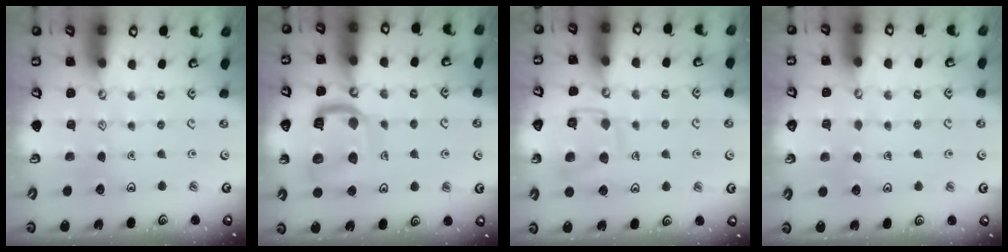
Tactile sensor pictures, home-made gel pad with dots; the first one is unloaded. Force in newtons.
{"total": 15.1, "press": 15.0, "slide": 1.2}
{"total": 11.7, "press": 11.7, "slide": 0.7}
{"total": 4.0, "press": 4.0, "slide": 0.4}